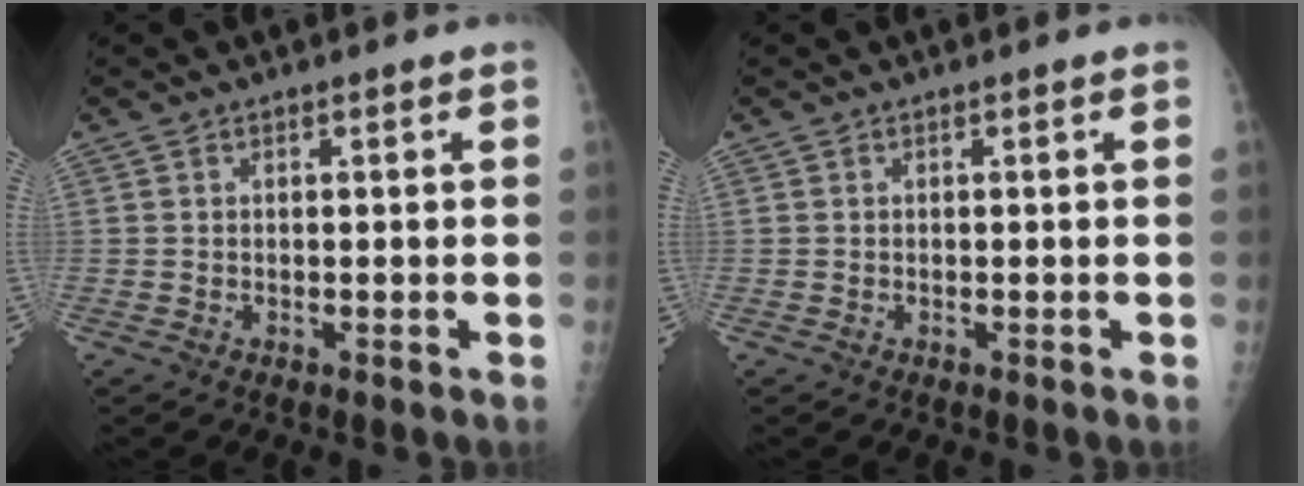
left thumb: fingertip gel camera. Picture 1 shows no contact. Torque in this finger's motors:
{"motor_torque": [-0.03, 0.03, -0.02, 0.01, 0.00]}